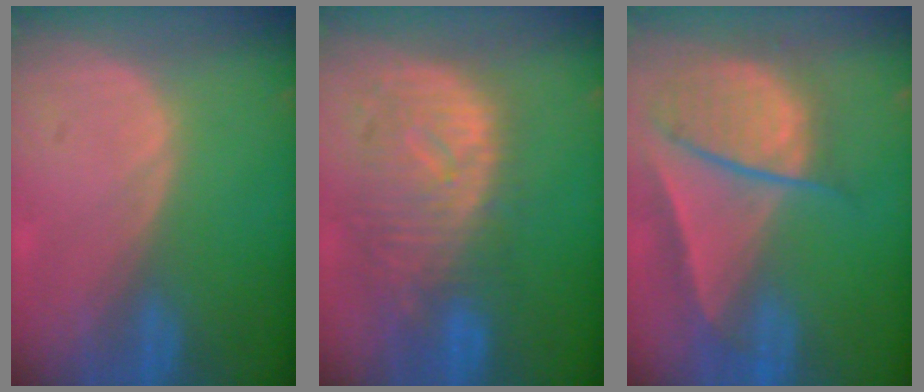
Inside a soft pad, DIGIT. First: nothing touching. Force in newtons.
{"total": 10.9, "press": 9.7, "slide": 4.9}
{"total": 9.4, "press": 8.1, "slide": 4.8}